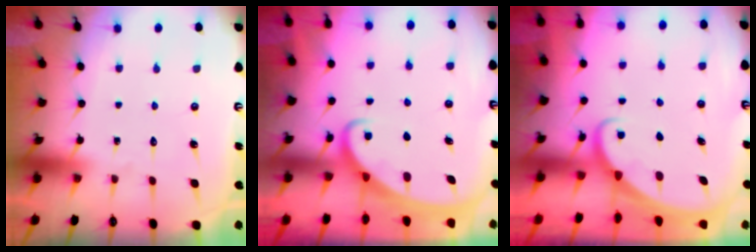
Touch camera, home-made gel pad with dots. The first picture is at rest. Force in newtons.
{"total": 2.2, "press": 2.2, "slide": 0.3}
{"total": 1.6, "press": 1.6, "slide": 0.0}